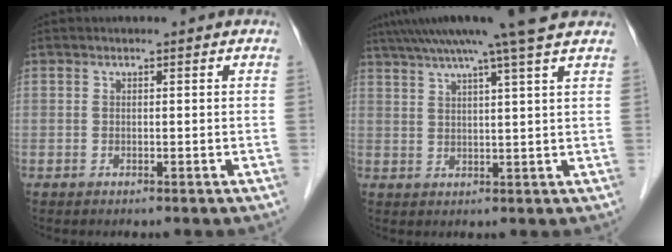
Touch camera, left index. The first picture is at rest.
{"total": 12.5, "force": [9.9, -1.5, 7.5], "torque": [-0.125, 0.028, 0.129]}